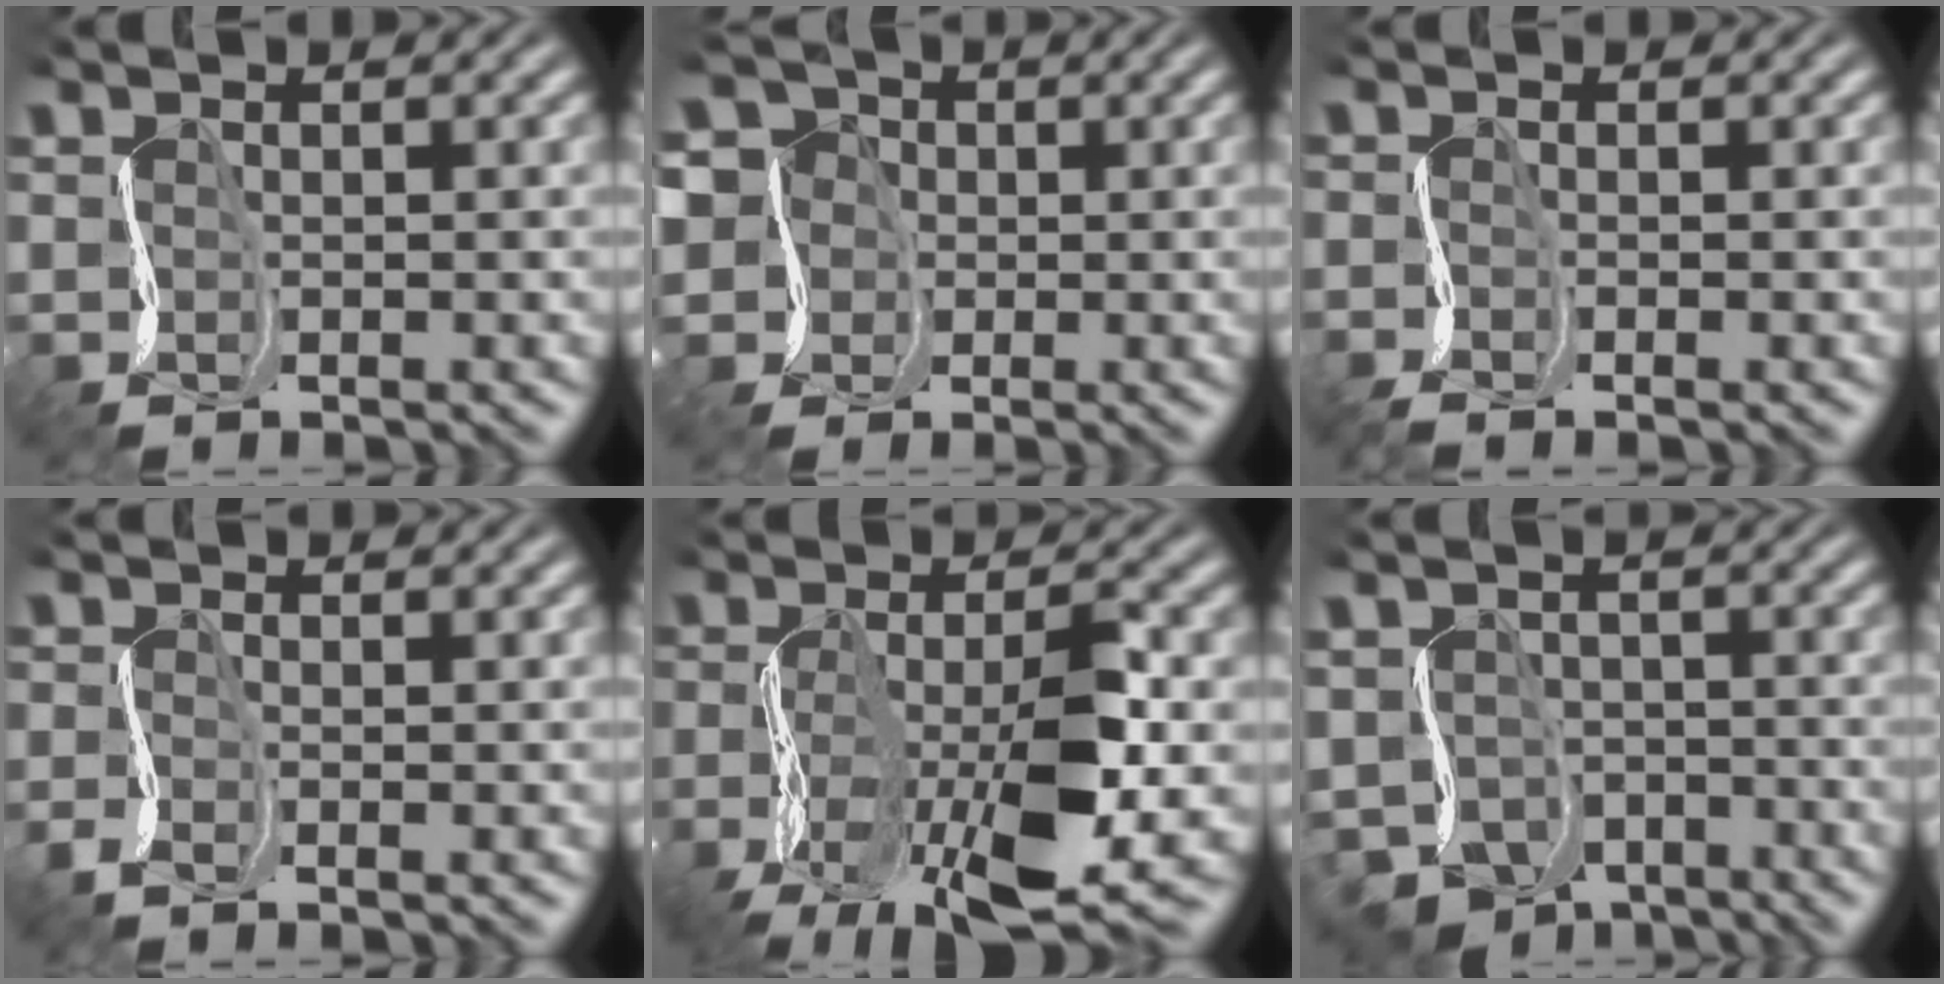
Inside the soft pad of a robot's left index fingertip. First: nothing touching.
{"total": 5.1, "force": [0.1, 5.0, 1.0], "torque": [-0.033, 0.034, -0.045]}
{"total": 1.5, "force": [-1.4, -0.2, 0.5], "torque": [-0.016, -0.004, -0.036]}
{"total": 1.4, "force": [-1.1, 0.2, 0.9], "torque": [-0.027, -0.005, -0.031]}
{"total": 11.4, "force": [-4.5, 3.8, 9.7], "torque": [-0.186, -0.009, -0.082]}
{"total": 5.0, "force": [-3.5, 3.0, 2.0], "torque": [-0.037, -0.014, -0.069]}